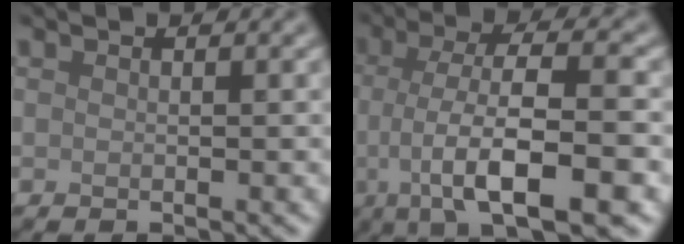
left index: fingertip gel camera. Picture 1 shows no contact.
{"total": 9.4, "force": [-1.7, 2.6, 8.8], "torque": [-0.131, 0.002, -0.035]}